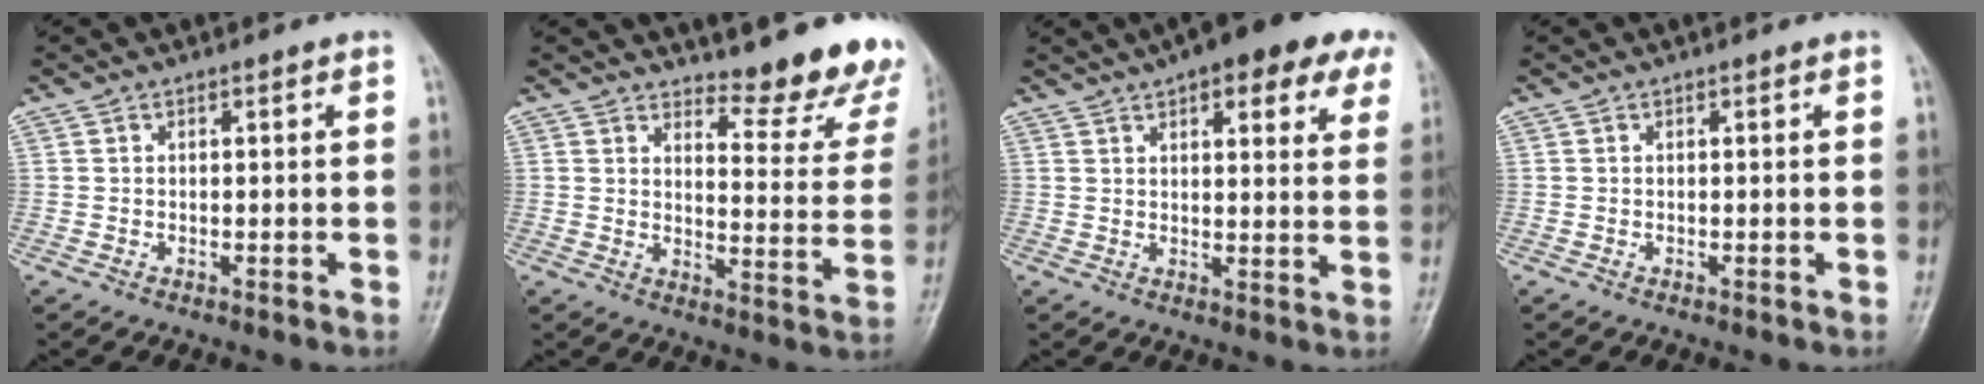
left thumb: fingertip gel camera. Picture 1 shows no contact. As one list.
[{"total": 14.2, "force": [12.7, 3.7, 5.2], "torque": [-0.026, -0.131, 0.142]}, {"total": 16.5, "force": [9.6, 6.1, 12.0], "torque": [-0.129, -0.007, 0.114]}, {"total": 0.0}]